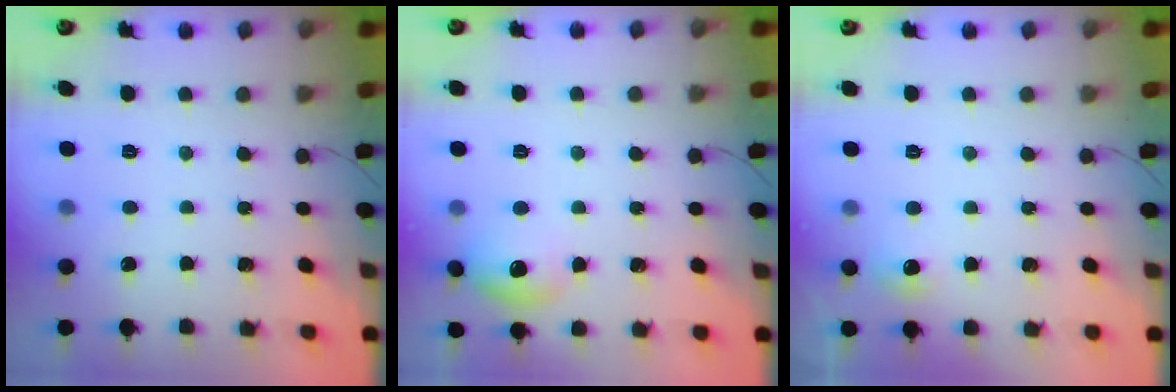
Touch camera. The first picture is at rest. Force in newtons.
{"total": 9.2, "press": 8.2, "slide": 4.0}
{"total": 7.5, "press": 4.5, "slide": 6.1}